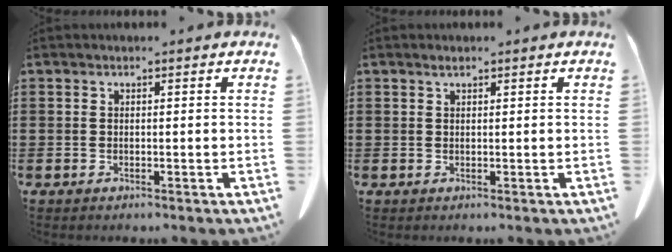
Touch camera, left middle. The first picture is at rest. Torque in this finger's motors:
{"motor_torque": [1.13, 1.01, 0.00, 0.00]}